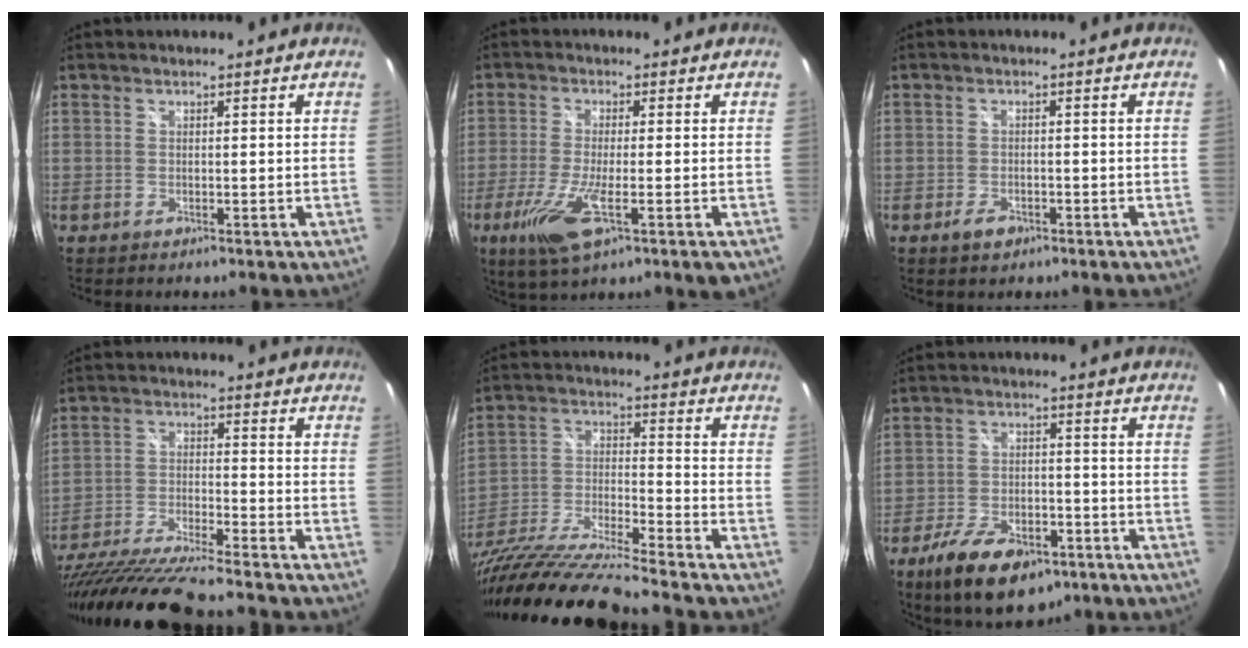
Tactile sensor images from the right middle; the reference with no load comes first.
{"total": 10.8, "force": [-4.5, 2.1, 9.5], "torque": [-0.203, -0.034, -0.083]}
{"total": 2.7, "force": [-1.7, 1.5, 1.4], "torque": [-0.029, -0.003, -0.029]}
{"total": 19.3, "force": [-16.6, 0.8, 9.7], "torque": [-0.205, -0.053, -0.296]}
{"total": 19.3, "force": [-16.3, 0.0, 10.3], "torque": [-0.191, -0.040, -0.297]}
{"total": 14.1, "force": [-8.8, 6.8, 8.7], "torque": [-0.183, -0.019, -0.142]}